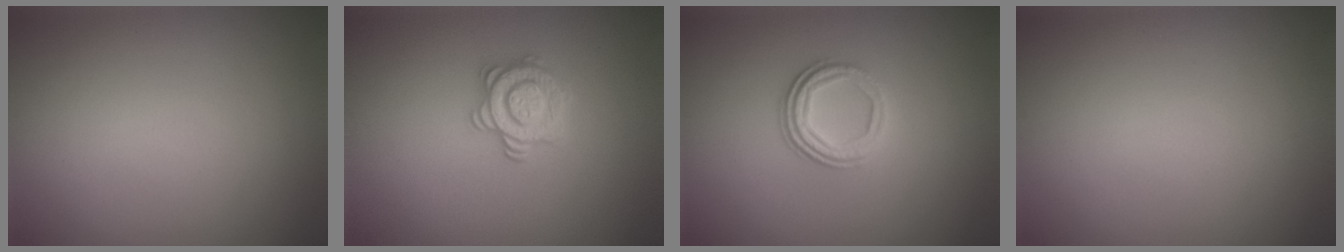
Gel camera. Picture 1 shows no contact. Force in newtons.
{"total": 2.8, "press": 2.7, "slide": 0.9}
{"total": 3.2, "press": 2.3, "slide": 2.1}
{"total": 0.0}